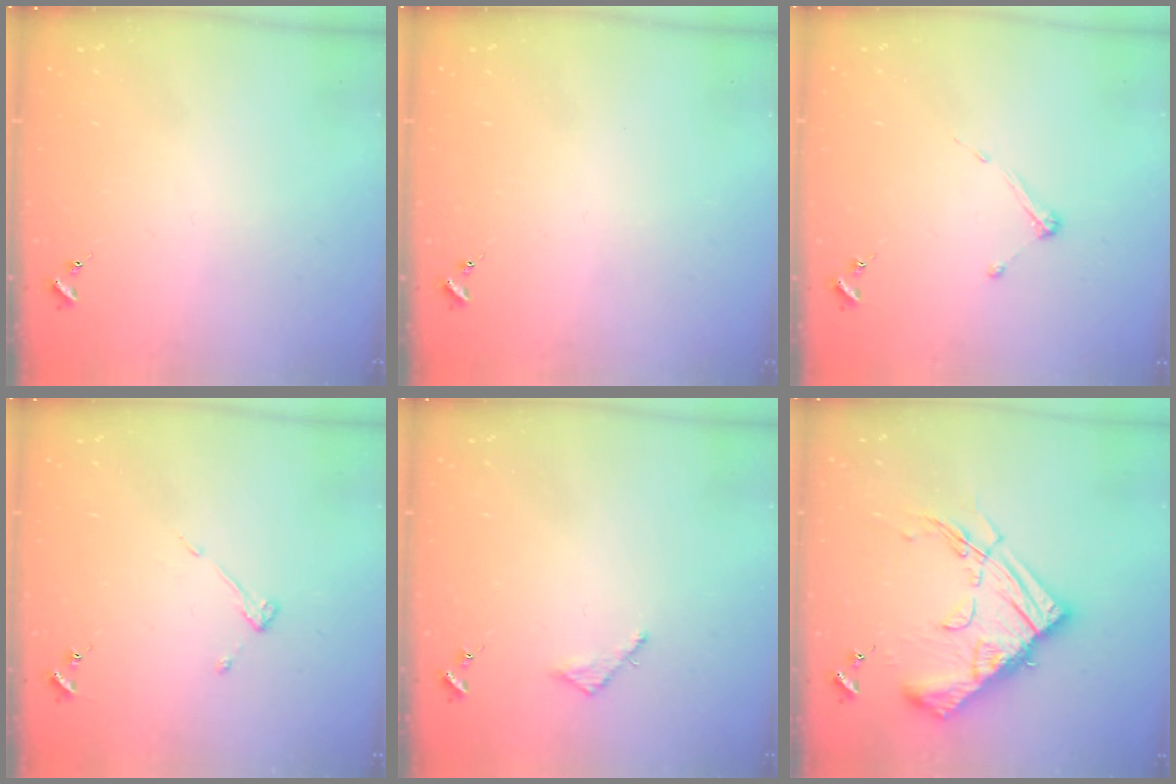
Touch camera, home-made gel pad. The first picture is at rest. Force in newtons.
{"total": 0.0}
{"total": 3.2, "press": 3.2, "slide": 0.4}
{"total": 4.3, "press": 4.3, "slide": 0.4}
{"total": 2.5, "press": 2.5, "slide": 0.2}
{"total": 19.9, "press": 19.8, "slide": 2.0}